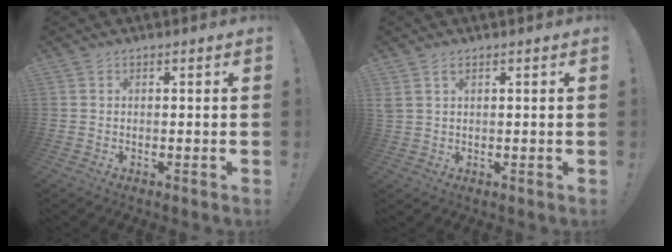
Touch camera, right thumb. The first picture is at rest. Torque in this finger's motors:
{"motor_torque": [-0.02, 0.03, 0.37, -0.05, 0.00]}